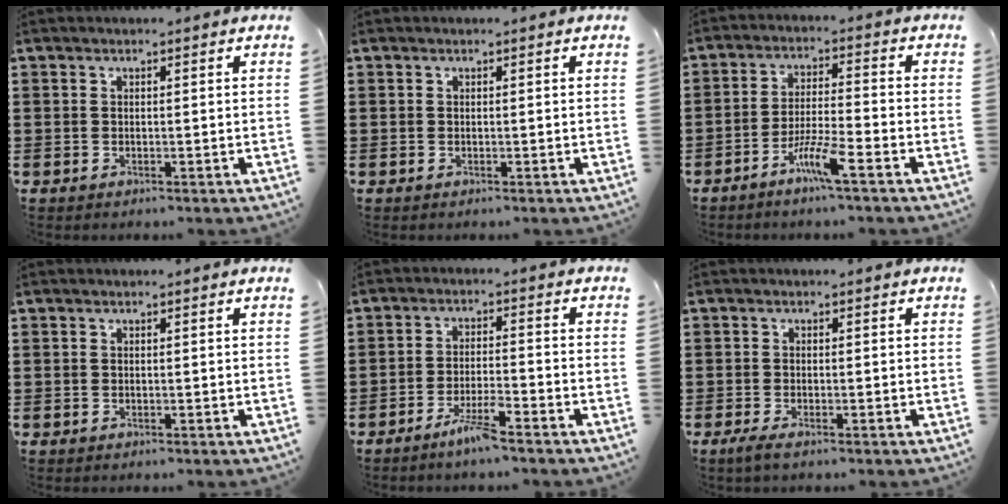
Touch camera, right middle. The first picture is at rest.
{"total": 0.0}
{"total": 6.0, "force": [-4.0, 0.5, 4.4], "torque": [-0.091, -0.005, -0.075]}
{"total": 0.0}
{"total": 4.5, "force": [-3.5, 0.2, 2.8], "torque": [-0.060, -0.003, -0.067]}
{"total": 1.6, "force": [-1.1, 0.3, 1.1], "torque": [-0.028, -0.004, -0.024]}